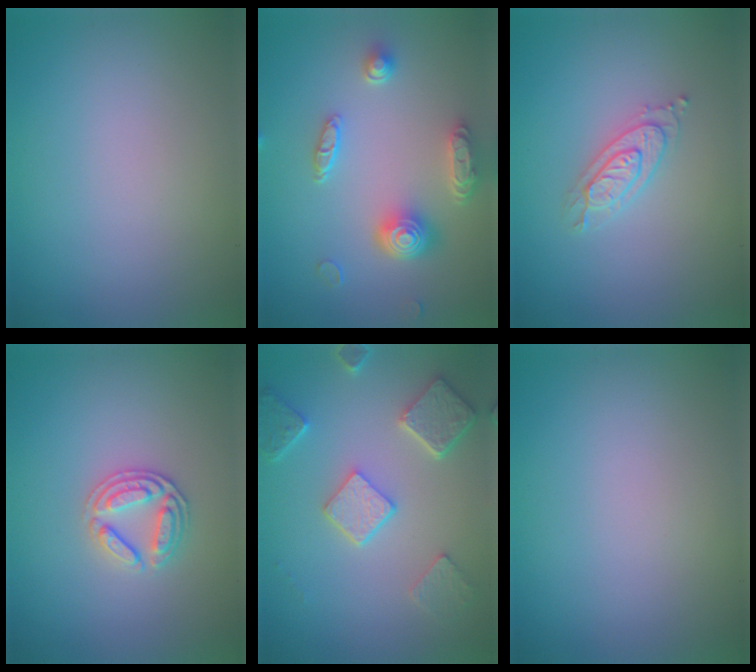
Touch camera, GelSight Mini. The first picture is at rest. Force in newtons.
{"total": 4.7, "press": 3.8, "slide": 2.8}
{"total": 2.6, "press": 2.6, "slide": 0.5}
{"total": 2.6, "press": 2.5, "slide": 0.6}
{"total": 4.9, "press": 3.9, "slide": 3.0}
{"total": 0.0}